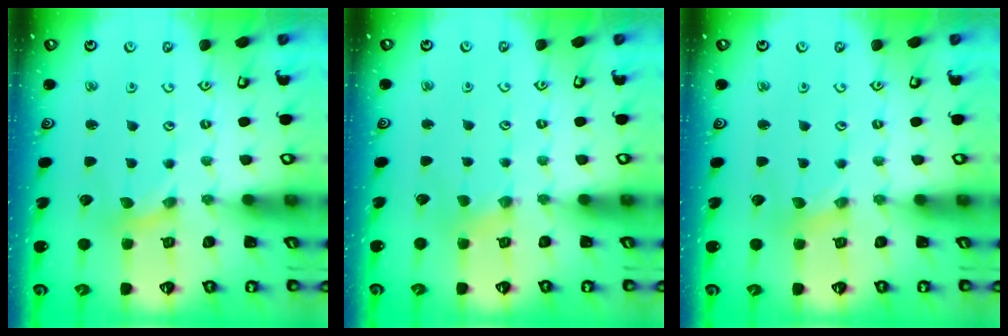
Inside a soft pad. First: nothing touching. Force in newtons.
{"total": 1.8, "press": 1.8, "slide": 0.4}
{"total": 0.0}